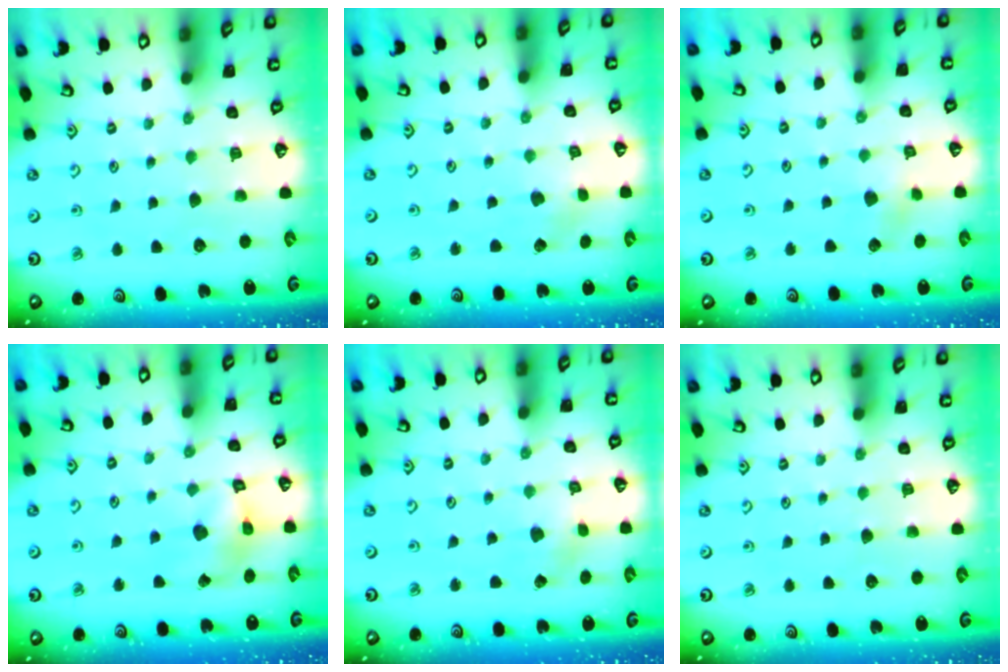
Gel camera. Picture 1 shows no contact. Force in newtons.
{"total": 1.4, "press": 1.4, "slide": 0.1}
{"total": 3.7, "press": 3.7, "slide": 0.5}
{"total": 7.4, "press": 7.3, "slide": 0.8}
{"total": 1.5, "press": 1.5, "slide": 0.2}
{"total": 0.0}